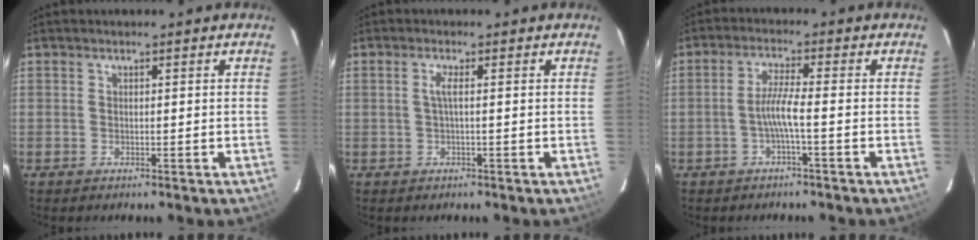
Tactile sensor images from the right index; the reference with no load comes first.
{"total": 1.6, "force": [0.0, -0.2, 1.6], "torque": [-0.031, 0.001, -0.002]}
{"total": 4.0, "force": [-1.6, -0.4, 3.6], "torque": [-0.079, 0.005, -0.030]}